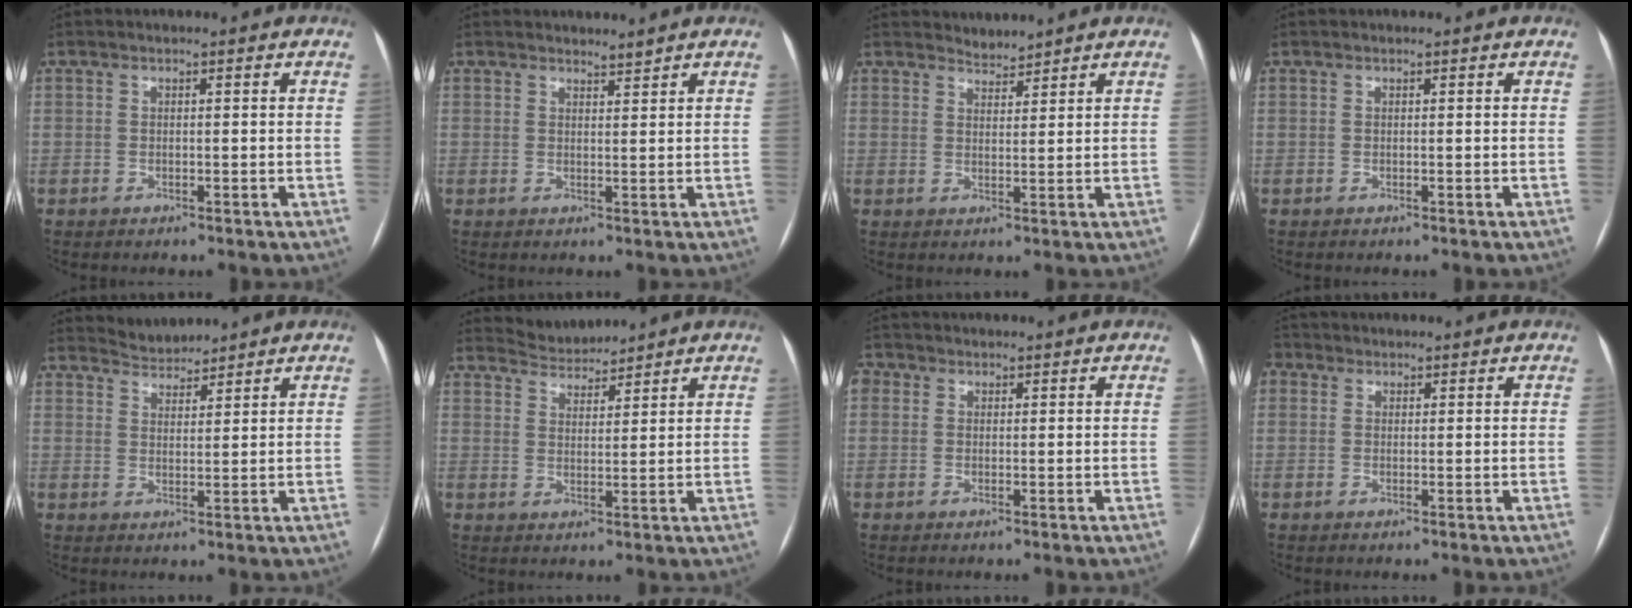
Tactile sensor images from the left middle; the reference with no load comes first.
{"total": 1.5, "force": [1.5, 0.0, 0.0], "torque": [-0.006, 0.000, 0.027]}
{"total": 2.2, "force": [2.1, 0.2, -0.4], "torque": [0.001, 0.004, 0.040]}
{"total": 0.0}
{"total": 3.1, "force": [3.0, 0.3, -0.7], "torque": [0.006, 0.009, 0.059]}
{"total": 3.8, "force": [3.7, 0.1, -0.8], "torque": [0.006, 0.010, 0.072]}
{"total": 2.9, "force": [0.9, 2.6, 1.1], "torque": [-0.027, 0.017, 0.018]}
{"total": 2.9, "force": [1.1, 2.5, 1.0], "torque": [-0.021, 0.017, 0.019]}